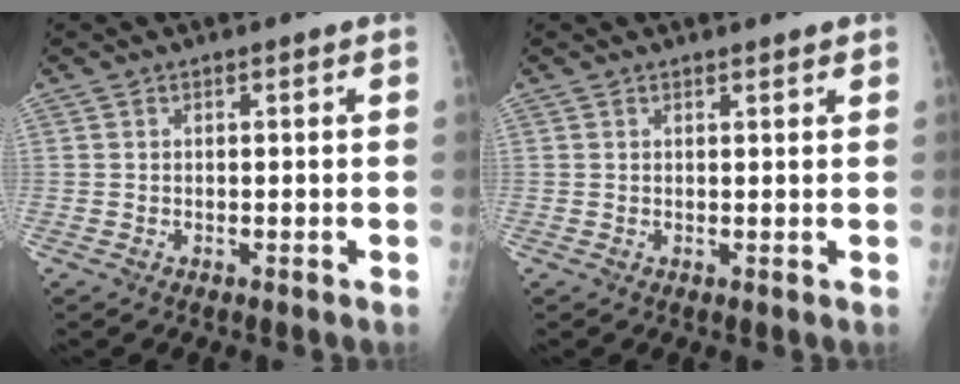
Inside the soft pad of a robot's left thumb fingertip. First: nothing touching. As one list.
[{"total": 1.3, "force": [1.1, 0.3, 0.6], "torque": [-0.006, -0.004, 0.014]}]